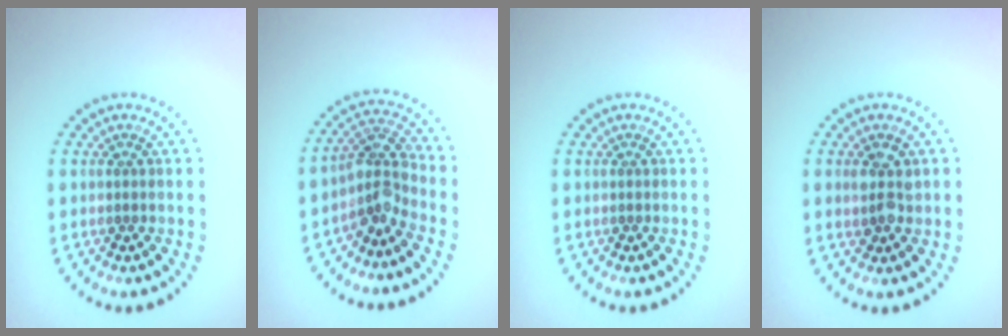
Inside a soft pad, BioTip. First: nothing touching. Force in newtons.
{"total": 3.2, "press": 2.5, "slide": 2.0}
{"total": 0.0}
{"total": 2.3, "press": 2.3, "slide": 0.5}